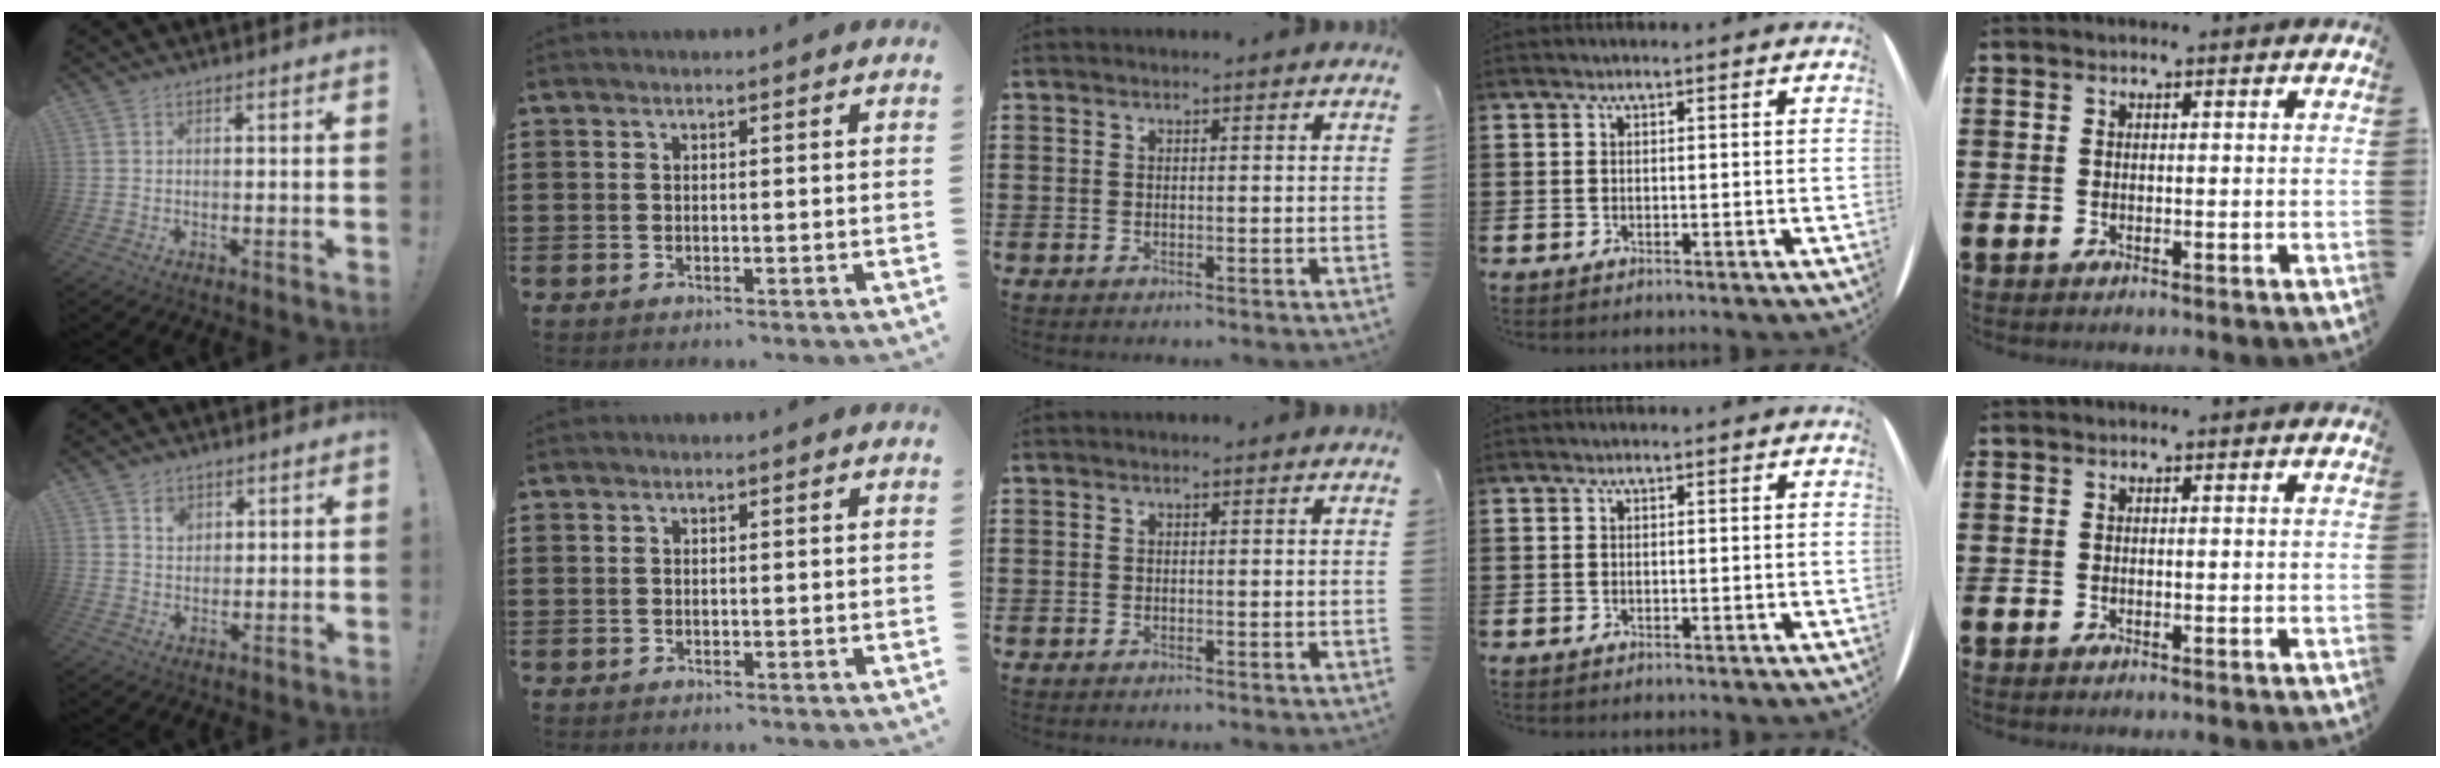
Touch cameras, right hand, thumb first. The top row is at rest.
{"thumb": {"total": 3.4, "force": [2.0, 2.5, 0.9], "torque": [0.005, -0.014, 0.031]}}